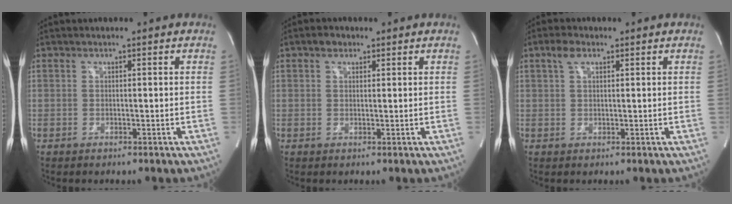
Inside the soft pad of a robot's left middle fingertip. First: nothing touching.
{"total": 1.9, "force": [1.1, 1.3, 0.7], "torque": [-0.014, 0.007, 0.017]}
{"total": 2.5, "force": [1.3, 1.1, 1.7], "torque": [-0.040, 0.013, 0.029]}